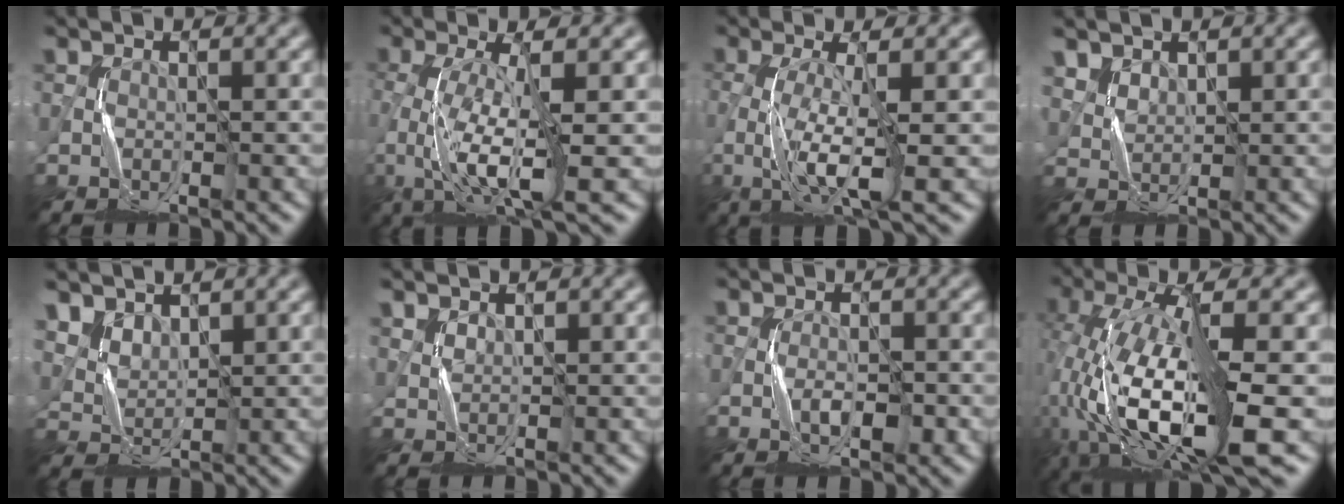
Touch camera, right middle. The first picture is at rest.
{"total": 6.5, "force": [-1.0, 1.5, 6.3], "torque": [-0.131, -0.003, -0.020]}
{"total": 5.3, "force": [-0.8, 1.2, 5.1], "torque": [-0.111, -0.003, -0.017]}
{"total": 2.5, "force": [2.0, 1.4, 0.6], "torque": [-0.023, -0.009, 0.059]}
{"total": 4.3, "force": [3.3, 2.2, 1.7], "torque": [-0.045, -0.008, 0.086]}
{"total": 1.1, "force": [1.0, 0.4, 0.1], "torque": [-0.006, 0.002, 0.029]}
{"total": 1.9, "force": [-0.7, 0.8, 1.6], "torque": [-0.029, 0.002, -0.013]}
{"total": 12.6, "force": [-3.2, 4.6, 11.3], "torque": [-0.226, -0.012, -0.054]}